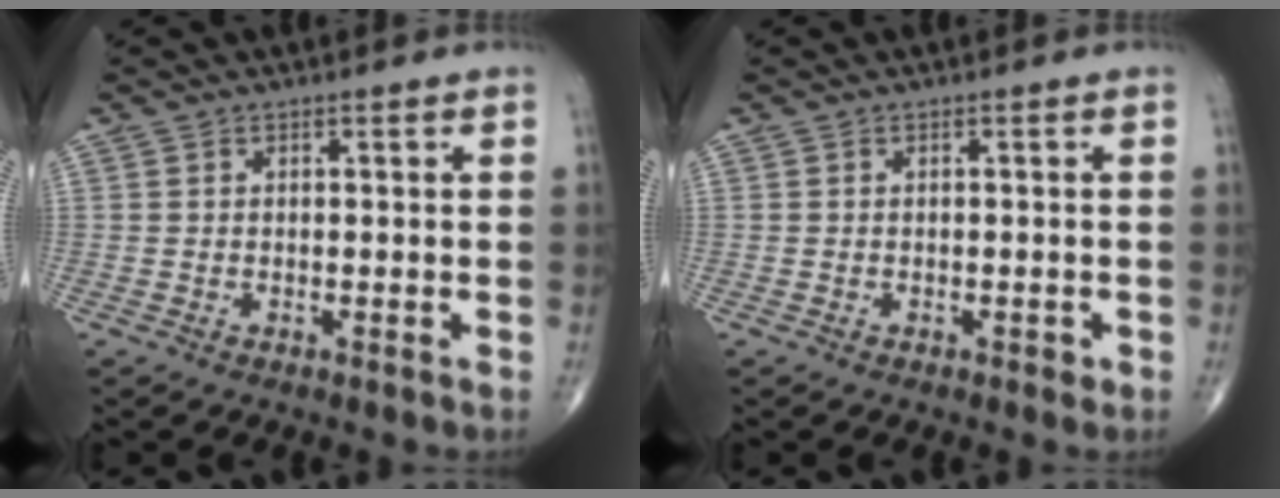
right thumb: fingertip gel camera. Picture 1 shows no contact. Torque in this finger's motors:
{"motor_torque": [0.09, -0.05, 0.02, 0.10, 0.00]}